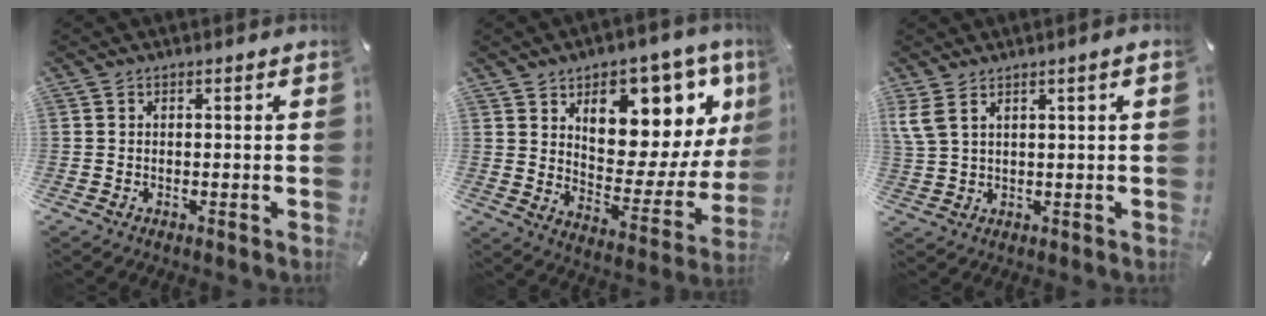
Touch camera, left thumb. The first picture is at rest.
{"total": 15.0, "force": [8.9, 8.9, 8.2], "torque": [-0.090, -0.094, 0.145]}
{"total": 4.0, "force": [1.9, 1.1, 3.4], "torque": [-0.077, -0.005, 0.033]}